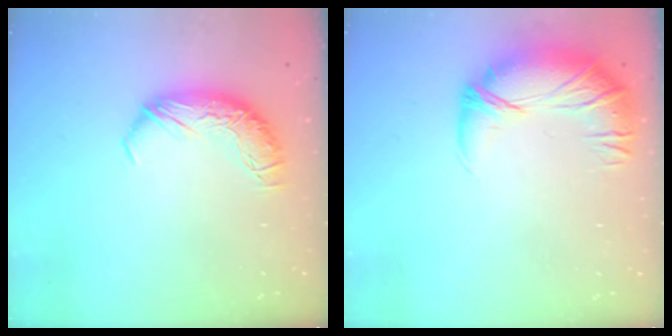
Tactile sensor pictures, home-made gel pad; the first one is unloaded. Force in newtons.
{"total": 2.7, "press": 1.3, "slide": 2.3}